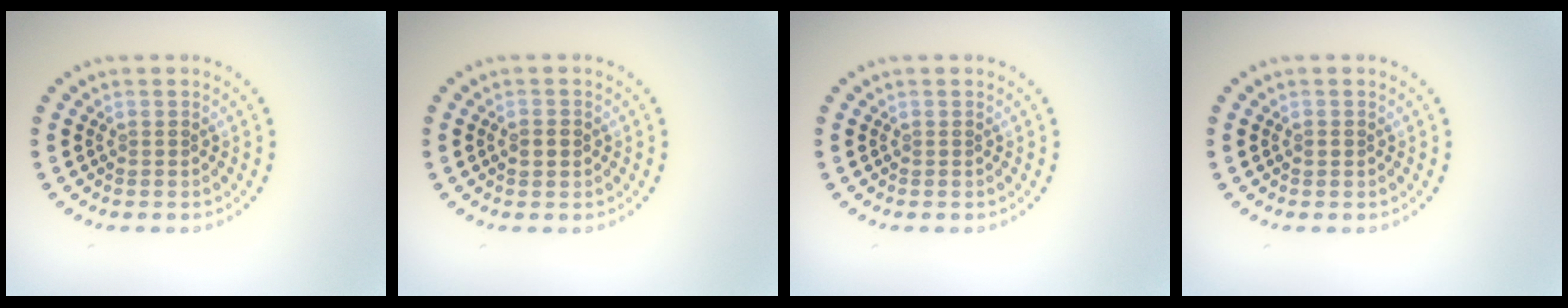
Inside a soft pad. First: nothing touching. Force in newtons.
{"total": 1.7, "press": 1.7, "slide": 0.1}
{"total": 0.0}
{"total": 0.6, "press": 0.6, "slide": 0.1}